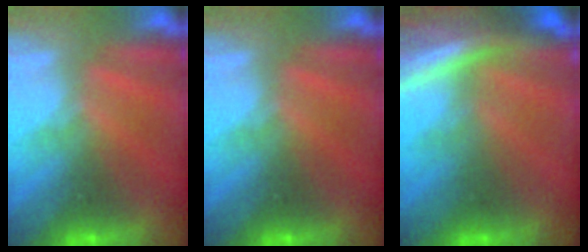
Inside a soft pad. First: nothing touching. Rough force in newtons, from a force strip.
{"total": 0.0}
{"total": 11.3}